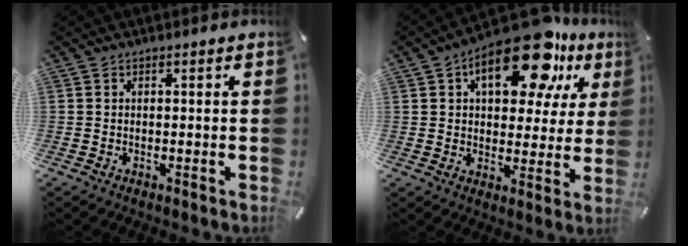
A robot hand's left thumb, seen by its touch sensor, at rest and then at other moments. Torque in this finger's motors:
{"motor_torque": [0.82, 0.82, 1.43, -1.34, 0.14]}